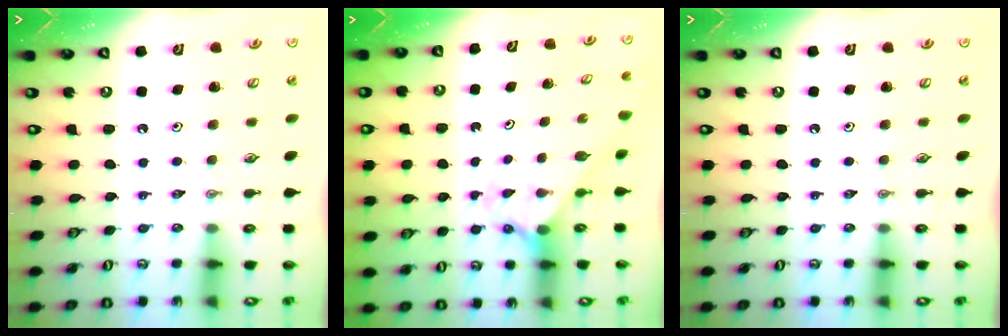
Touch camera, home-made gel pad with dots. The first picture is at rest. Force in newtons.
{"total": 1.9, "press": 1.9, "slide": 0.1}
{"total": 0.0}